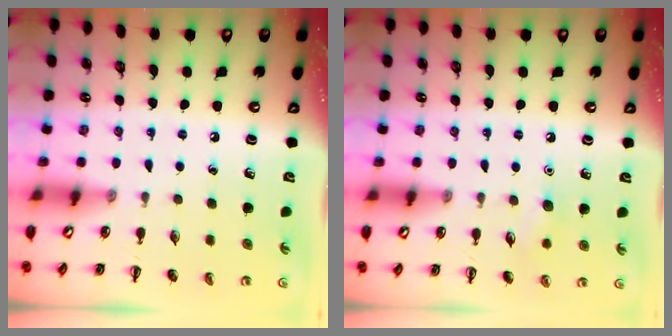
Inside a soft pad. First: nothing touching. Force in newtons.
{"total": 5.8, "press": 5.6, "slide": 1.5}